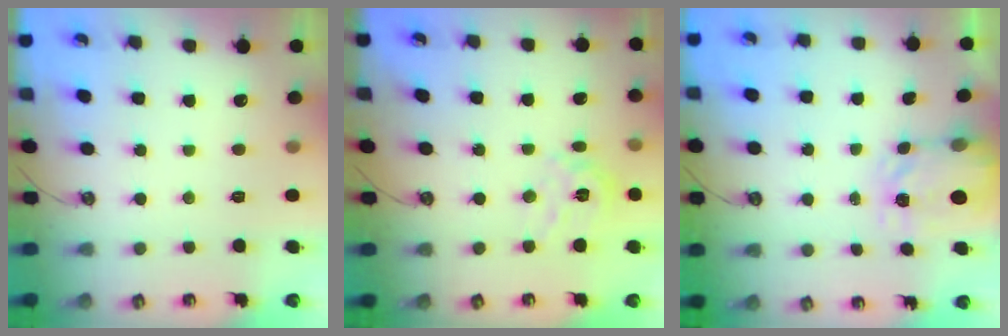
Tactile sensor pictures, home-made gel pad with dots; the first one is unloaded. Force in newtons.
{"total": 10.9, "press": 10.9, "slide": 1.1}
{"total": 3.8, "press": 3.7, "slide": 0.5}